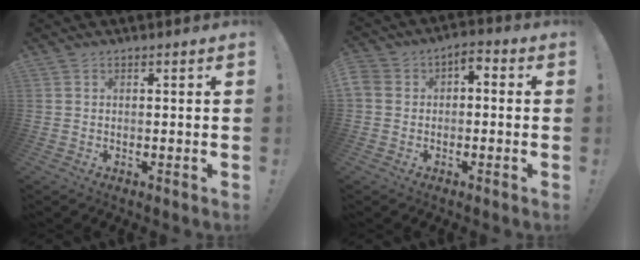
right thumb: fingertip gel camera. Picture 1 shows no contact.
{"total": 5.3, "force": [-2.7, 4.1, 2.1], "torque": [-0.046, 0.025, -0.053]}